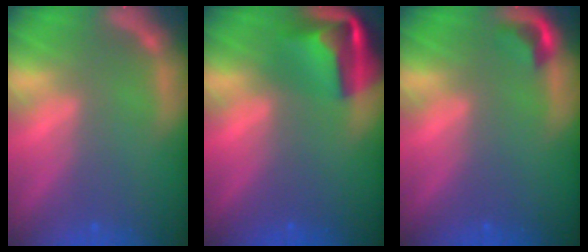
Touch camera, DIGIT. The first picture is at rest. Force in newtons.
{"total": 7.4}
{"total": 1.9}